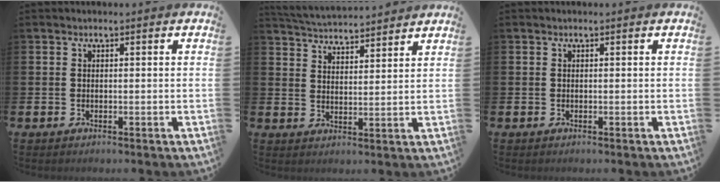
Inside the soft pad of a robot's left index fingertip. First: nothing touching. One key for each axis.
{"total": 4.7, "fx": 4.7, "fy": 0.2, "fz": 0.0, "tx": -0.020, "ty": -0.031, "tz": 0.084}
{"total": 0.0}